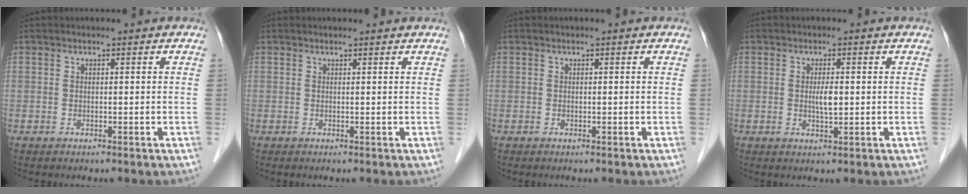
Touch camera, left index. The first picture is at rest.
{"total": 1.9, "force": [1.8, 0.1, 0.5], "torque": [-0.011, 0.011, 0.020]}
{"total": 0.0}
{"total": 2.3, "force": [0.0, 0.4, 2.2], "torque": [-0.044, -0.002, -0.001]}